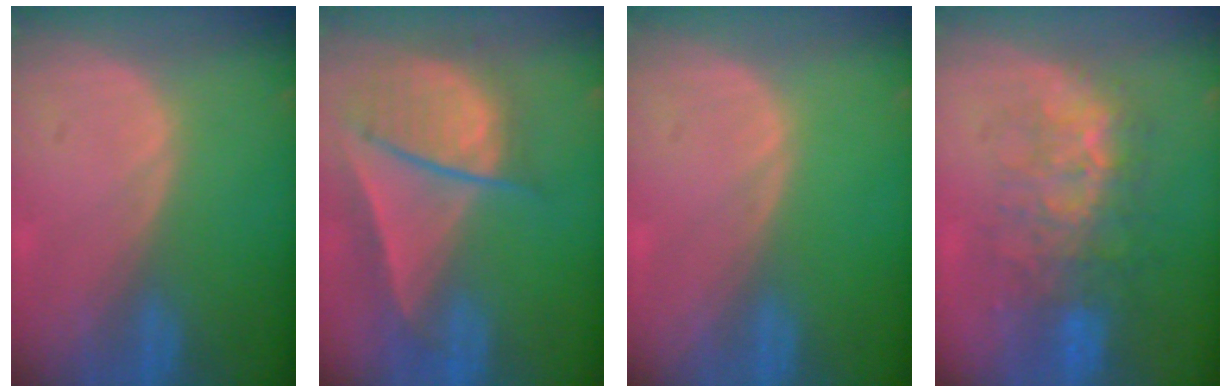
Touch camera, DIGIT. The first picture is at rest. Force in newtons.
{"total": 9.2, "press": 8.0, "slide": 4.6}
{"total": 0.0}
{"total": 8.9, "press": 8.5, "slide": 2.8}